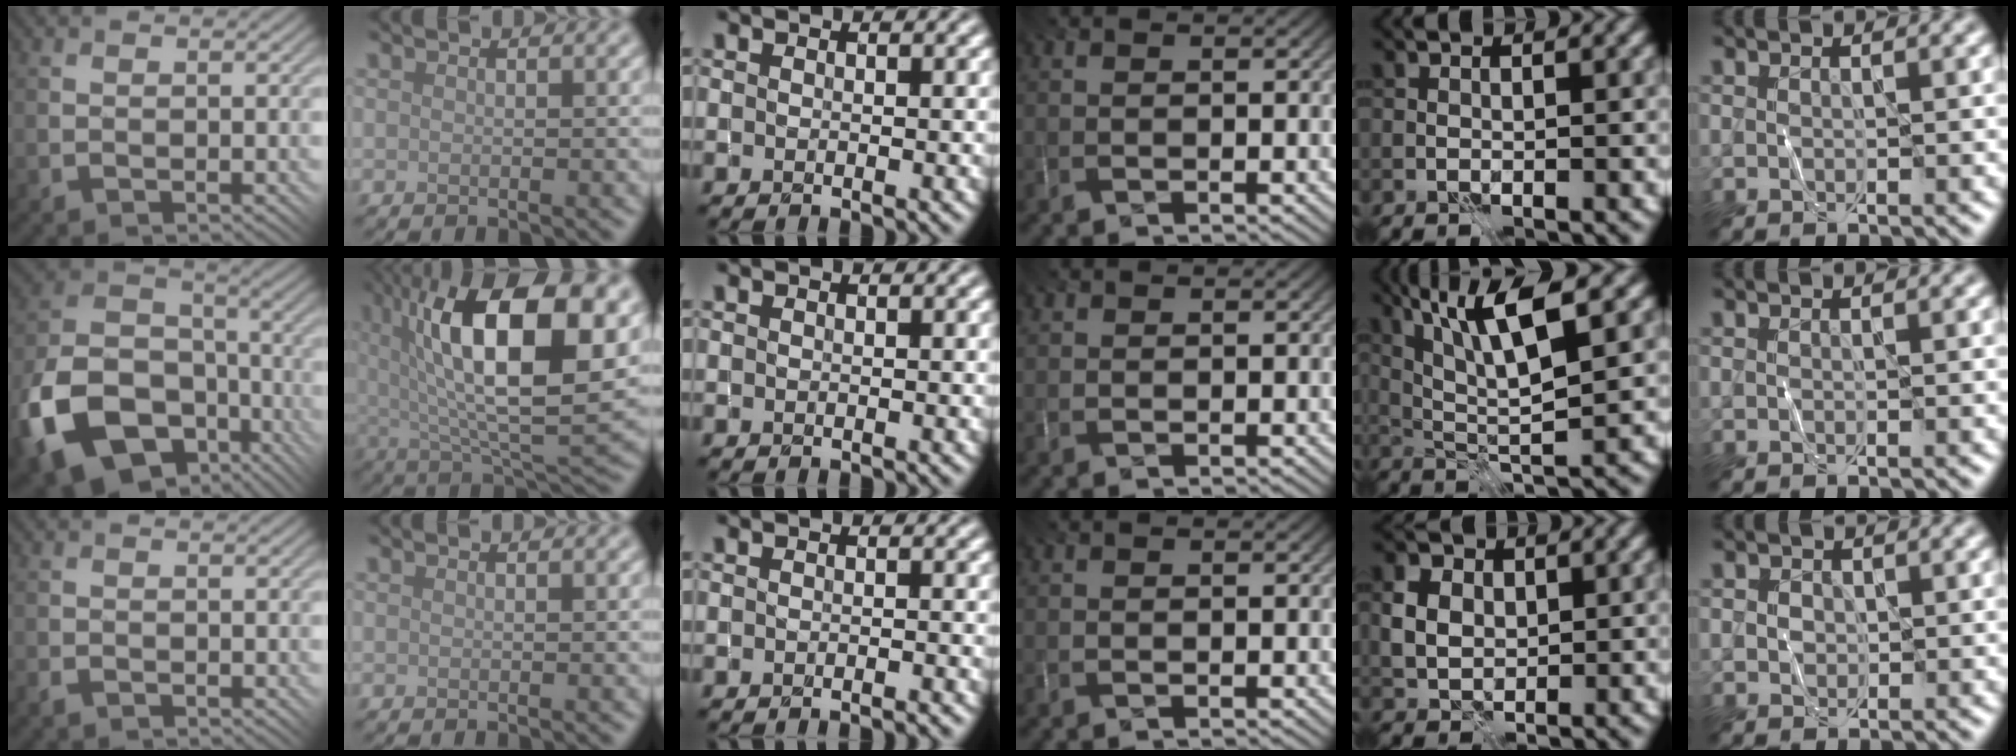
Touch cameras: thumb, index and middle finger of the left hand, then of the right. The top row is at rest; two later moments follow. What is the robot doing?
{"motion": "fold", "object": "shorts"}